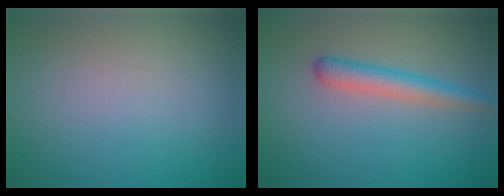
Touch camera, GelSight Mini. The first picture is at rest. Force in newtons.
{"total": 2.9, "press": 2.9, "slide": 0.1}